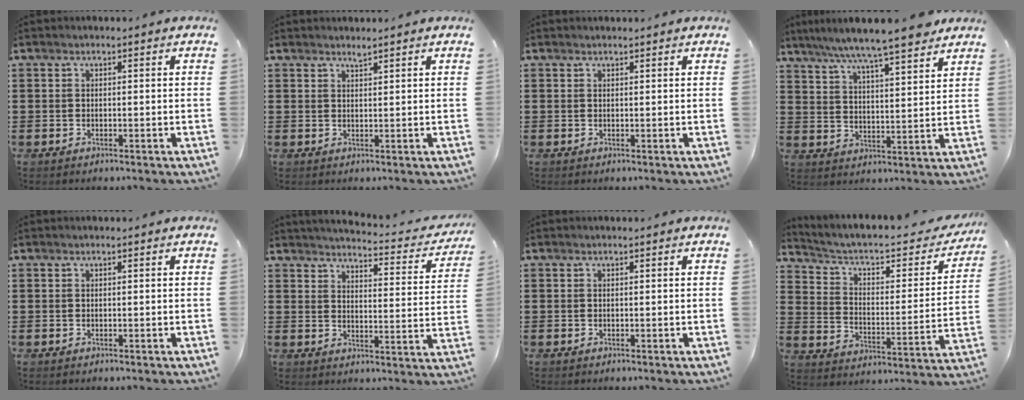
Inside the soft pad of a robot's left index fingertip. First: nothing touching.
{"total": 1.1, "force": [1.1, 0.0, 0.3], "torque": [-0.008, -0.003, 0.021]}
{"total": 0.6, "force": [0.5, 0.1, 0.0], "torque": [-0.001, 0.001, 0.011]}
{"total": 7.2, "force": [6.4, -0.1, 3.4], "torque": [-0.088, -0.030, 0.110]}
{"total": 0.0}
{"total": 3.1, "force": [3.1, 0.0, 0.7], "torque": [-0.025, -0.030, 0.044]}
{"total": 0.0}
{"total": 5.2, "force": [3.9, 1.8, 3.0], "torque": [-0.079, -0.028, 0.057]}